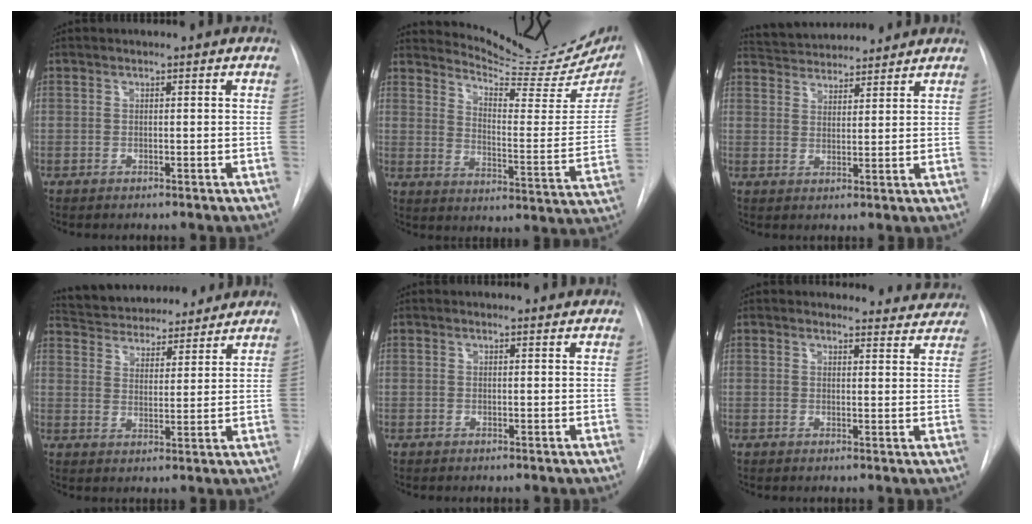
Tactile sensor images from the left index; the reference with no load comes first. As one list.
[{"total": 19.7, "force": [18.6, 1.6, 6.3], "torque": [-0.094, -0.098, 0.233]}, {"total": 11.2, "force": [10.7, 2.1, 2.6], "torque": [-0.043, 0.025, 0.164]}, {"total": 17.2, "force": [15.9, 4.5, 4.9], "torque": [-0.086, 0.023, 0.235]}, {"total": 2.7, "force": [2.7, 0.3, 0.2], "torque": [-0.010, 0.006, 0.026]}, {"total": 8.7, "force": [8.5, 2.1, 0.0], "torque": [0.038, -0.018, 0.068]}]